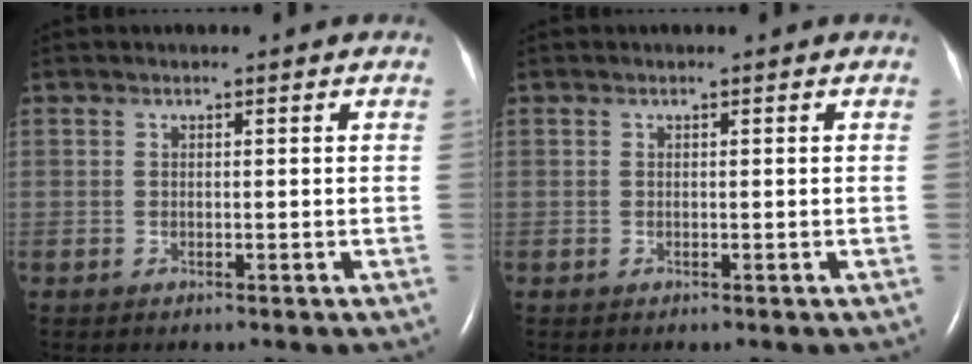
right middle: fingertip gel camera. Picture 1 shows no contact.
{"total": 0.0}